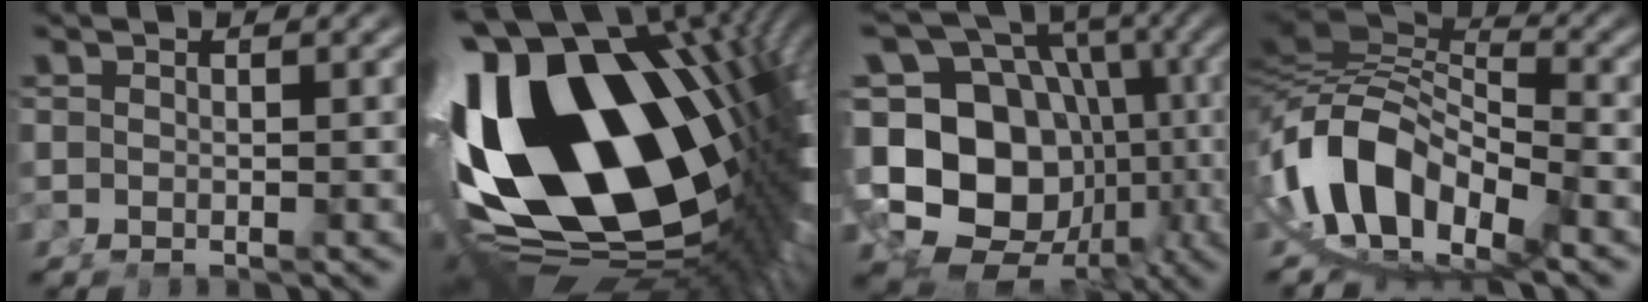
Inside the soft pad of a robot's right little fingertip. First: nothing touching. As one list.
[{"total": 42.0, "force": [-4.7, 25.1, 33.4], "torque": [-0.540, -0.078, -0.027]}, {"total": 22.9, "force": [-3.4, 18.9, 12.6], "torque": [-0.253, -0.085, -0.034]}, {"total": 15.4, "force": [-1.5, 11.1, 10.5], "torque": [-0.229, -0.051, -0.014]}]